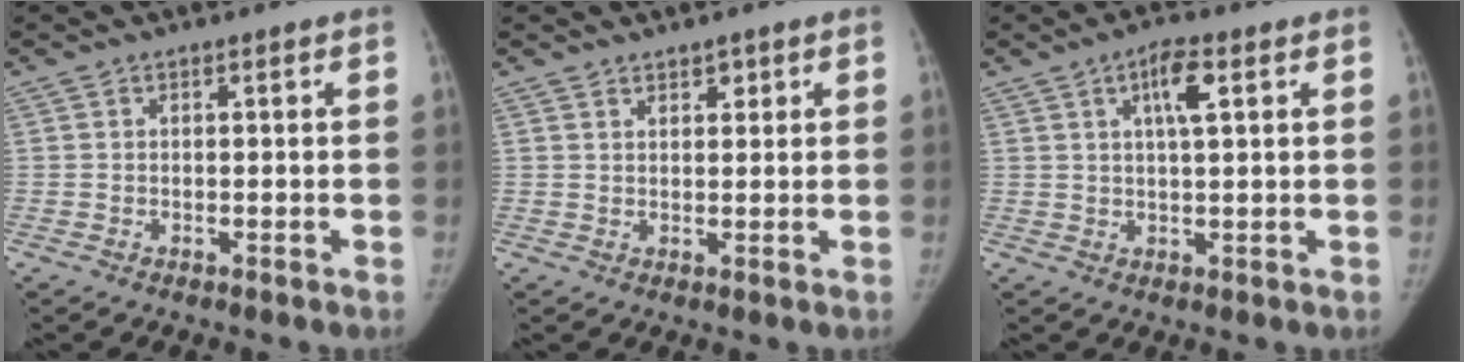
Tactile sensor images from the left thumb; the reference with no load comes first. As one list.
[{"total": 2.0, "force": [1.4, 1.1, 0.9], "torque": [0.000, -0.007, 0.020]}, {"total": 5.7, "force": [2.3, 1.7, 5.0], "torque": [-0.081, -0.002, 0.037]}]